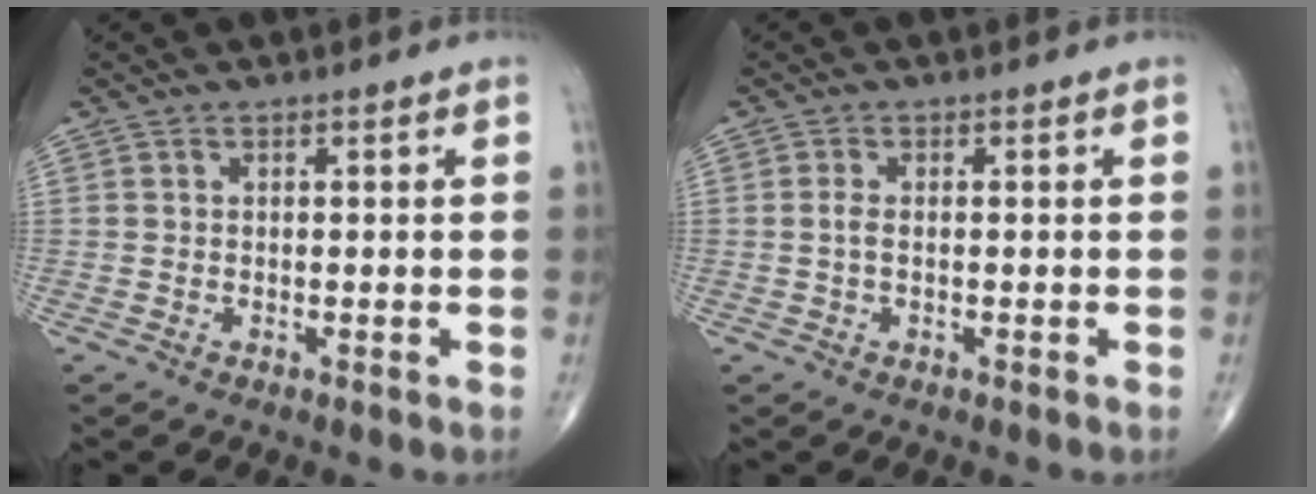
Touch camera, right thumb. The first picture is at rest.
{"total": 0.9, "force": [-0.1, 0.5, 0.7], "torque": [-0.012, 0.001, -0.003]}